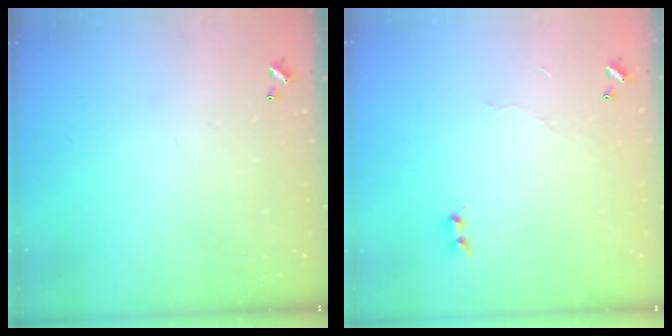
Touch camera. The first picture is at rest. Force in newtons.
{"total": 5.4, "press": 5.4, "slide": 0.3}